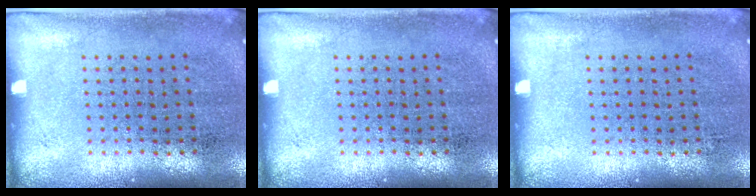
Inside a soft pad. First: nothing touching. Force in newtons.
{"total": 0.0}
{"total": 0.0}